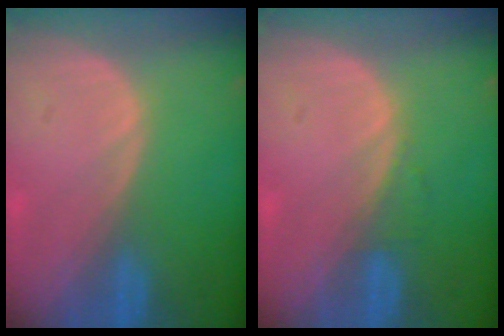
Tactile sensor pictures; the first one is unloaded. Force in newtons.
{"total": 0.7, "press": 0.7, "slide": 0.1}